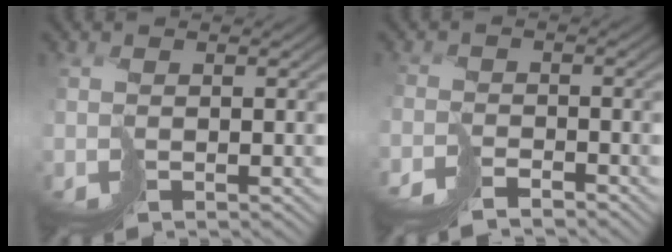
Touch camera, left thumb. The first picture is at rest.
{"total": 2.9, "force": [-2.9, 0.1, 0.2], "torque": [0.012, -0.001, -0.056]}